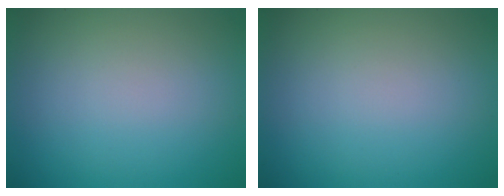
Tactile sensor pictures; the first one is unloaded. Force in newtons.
{"total": 0.0}